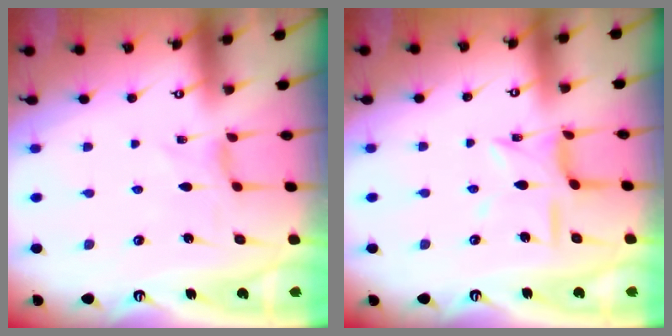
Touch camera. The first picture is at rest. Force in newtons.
{"total": 8.4, "press": 8.4, "slide": 0.6}